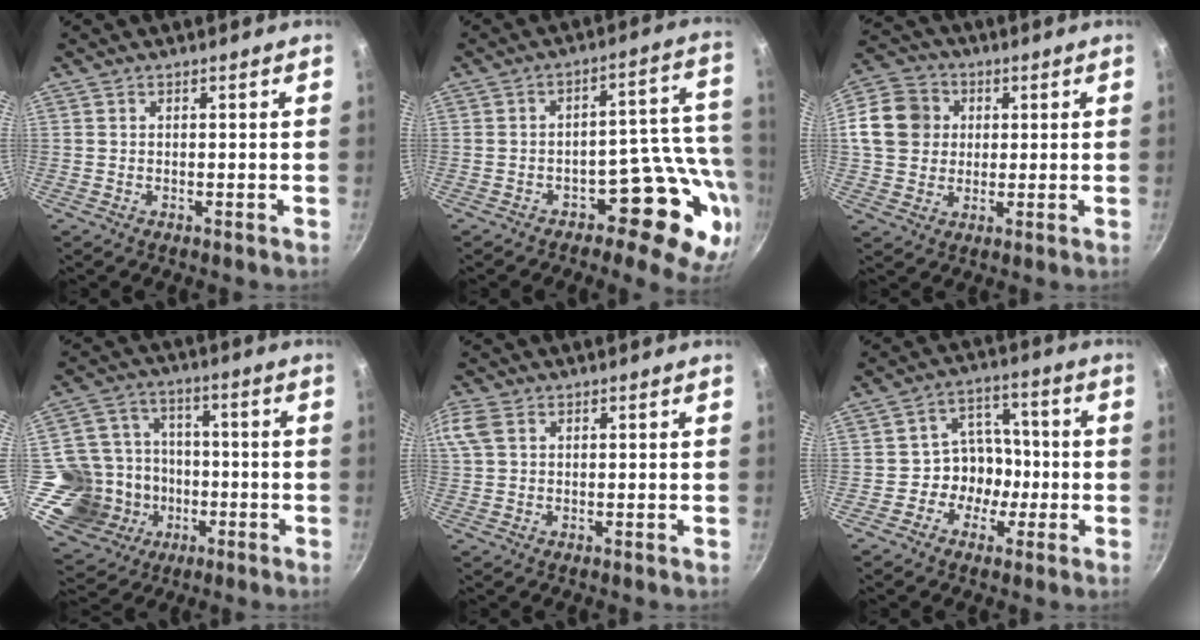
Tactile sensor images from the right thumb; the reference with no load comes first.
{"total": 13.8, "force": [-6.0, 8.2, 9.4], "torque": [-0.029, 0.051, -0.081]}
{"total": 11.9, "force": [1.9, 10.3, 5.6], "torque": [-0.079, 0.015, 0.022]}
{"total": 17.3, "force": [-3.7, 15.3, 7.0], "torque": [-0.104, 0.038, -0.051]}
{"total": 5.0, "force": [1.9, 3.2, 3.3], "torque": [-0.073, 0.013, 0.039]}
{"total": 8.1, "force": [-2.2, 7.0, 3.4], "torque": [0.007, 0.034, -0.045]}